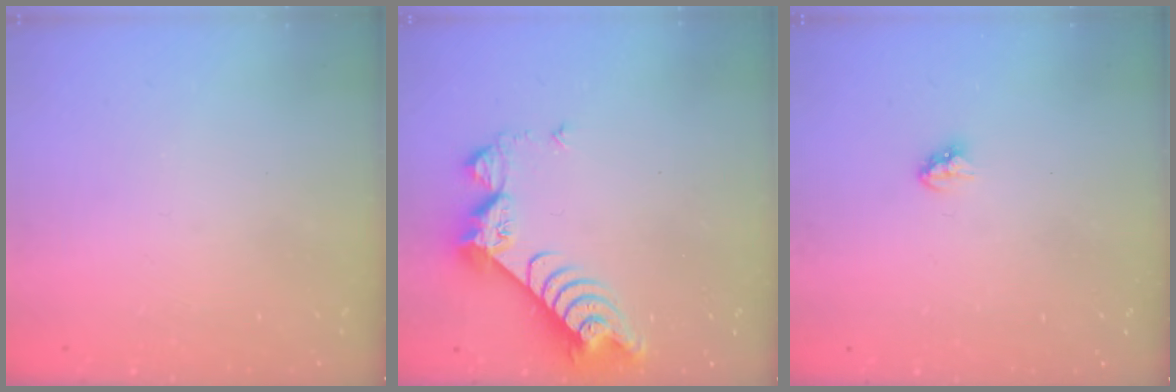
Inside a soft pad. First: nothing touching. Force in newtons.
{"total": 8.8, "press": 8.7, "slide": 0.9}
{"total": 2.9, "press": 2.9, "slide": 0.2}